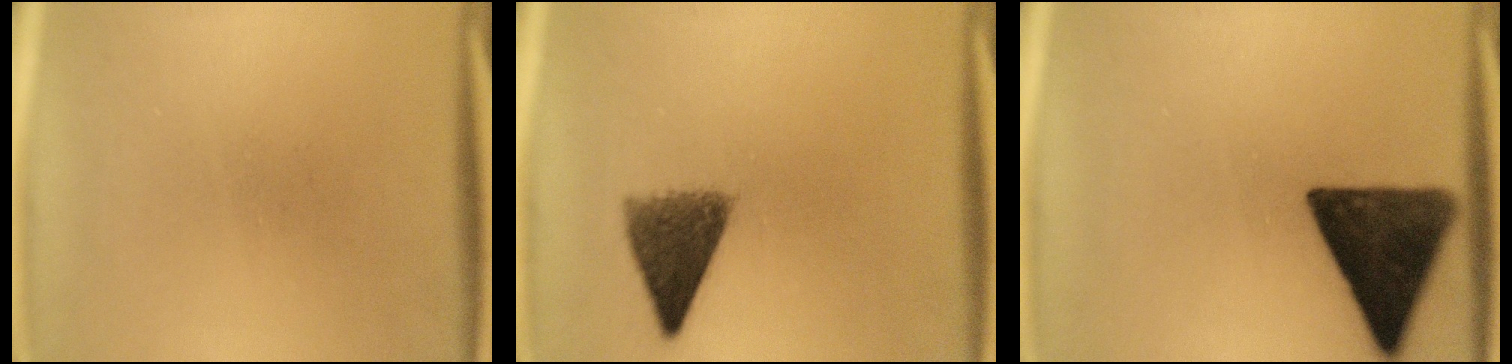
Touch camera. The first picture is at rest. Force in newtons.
{"total": 6.8}
{"total": 14.2}